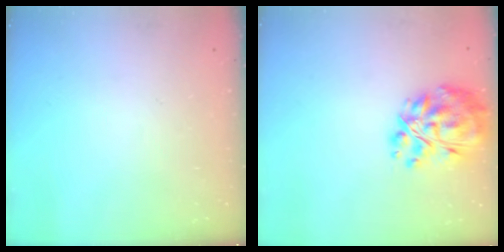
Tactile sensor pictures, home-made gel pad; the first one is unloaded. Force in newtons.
{"total": 16.7, "press": 15.6, "slide": 5.9}